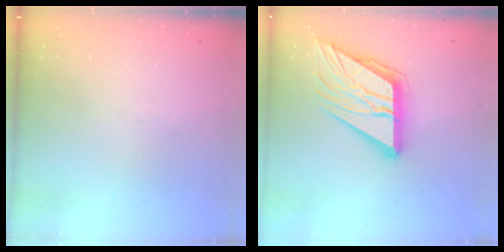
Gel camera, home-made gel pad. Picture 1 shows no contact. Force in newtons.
{"total": 17.6, "press": 17.5, "slide": 2.0}